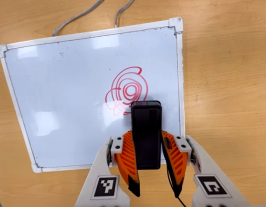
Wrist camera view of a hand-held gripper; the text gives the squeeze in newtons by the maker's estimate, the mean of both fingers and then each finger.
{"total": 3.7, "left": 2.6, "right": 4.7}